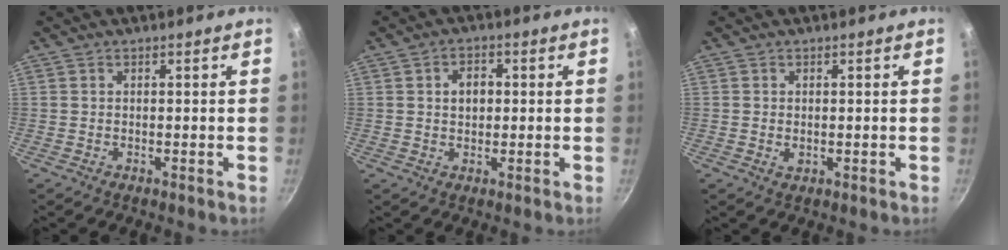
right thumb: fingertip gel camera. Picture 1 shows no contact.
{"total": 3.9, "force": [0.5, 2.8, 2.7], "torque": [-0.026, 0.008, 0.007]}
{"total": 1.4, "force": [0.0, 1.0, 1.0], "torque": [-0.015, -0.003, 0.001]}